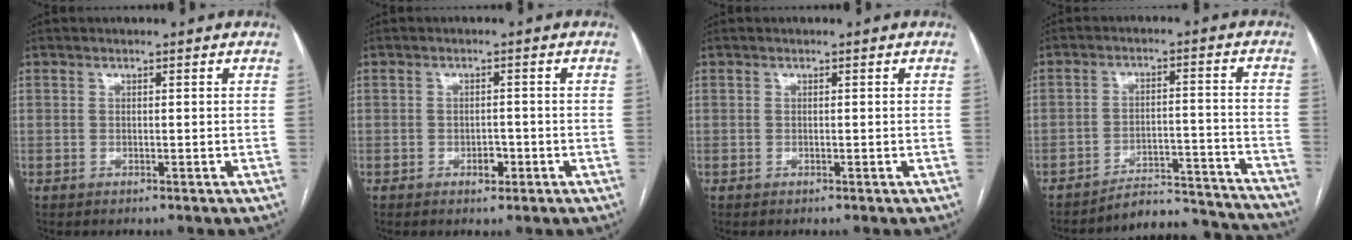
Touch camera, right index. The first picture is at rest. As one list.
[{"total": 2.3, "force": [-1.2, 1.3, 1.5], "torque": [-0.018, 0.005, -0.013]}, {"total": 0.0}, {"total": 15.3, "force": [-15.2, 1.3, 1.3], "torque": [0.002, 0.037, -0.204]}]